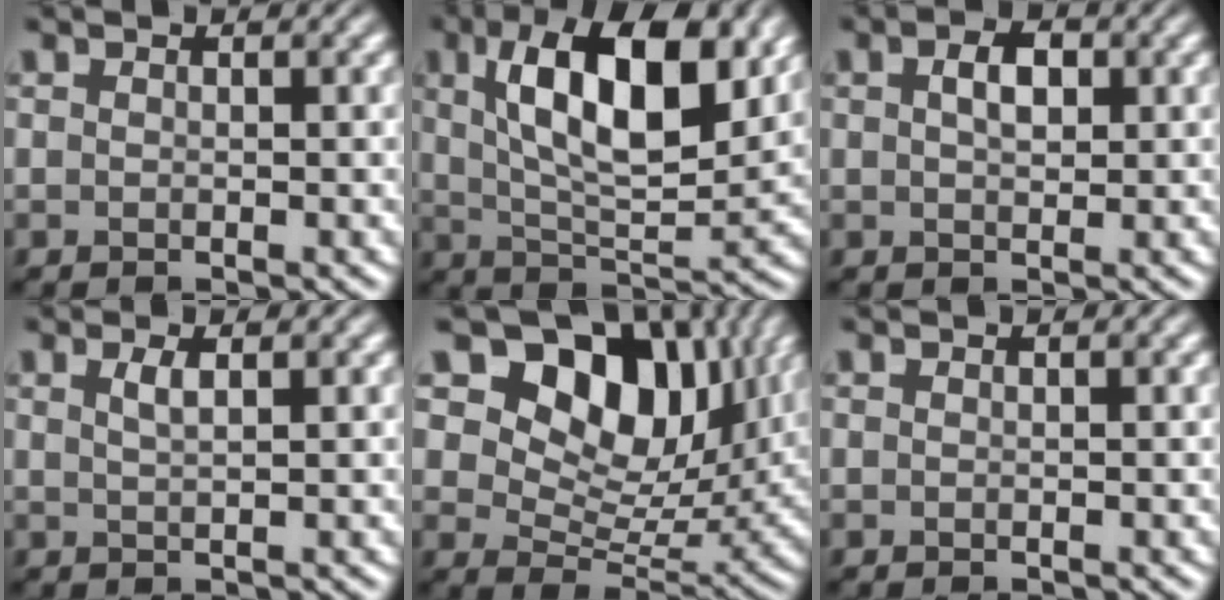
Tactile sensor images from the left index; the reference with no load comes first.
{"total": 11.8, "force": [4.0, 4.8, 10.0], "torque": [-0.156, 0.006, 0.065]}
{"total": 2.5, "force": [0.6, 1.4, 2.0], "torque": [-0.036, 0.003, 0.010]}
{"total": 1.5, "force": [0.7, 0.4, 1.2], "torque": [-0.020, 0.003, 0.010]}
{"total": 13.3, "force": [6.2, 8.3, 8.3], "torque": [-0.128, 0.007, 0.098]}
{"total": 0.0}